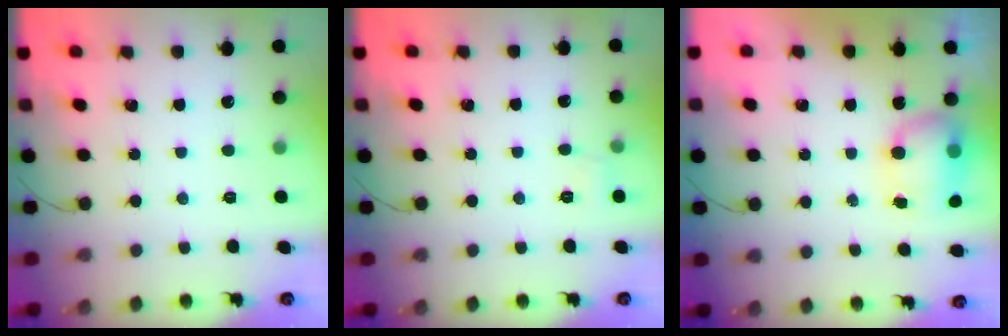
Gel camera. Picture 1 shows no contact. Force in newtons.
{"total": 4.8, "press": 4.6, "slide": 1.3}
{"total": 8.0, "press": 7.6, "slide": 2.6}